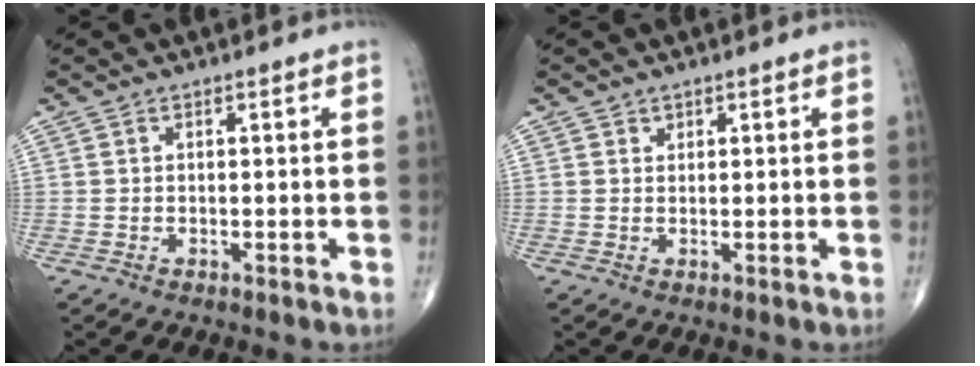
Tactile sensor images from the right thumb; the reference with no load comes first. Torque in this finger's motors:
{"motor_torque": [-0.43, 0.12, 0.21, 0.18, 0.00]}